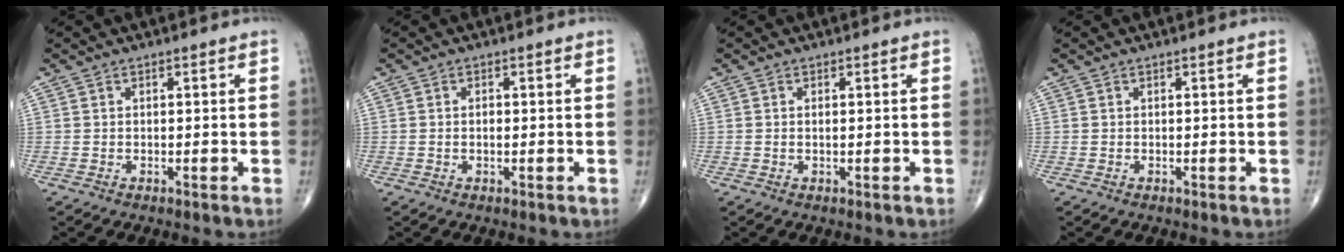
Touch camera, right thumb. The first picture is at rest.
{"total": 1.0, "force": [0.0, 0.5, 0.8], "torque": [-0.011, 0.001, 0.000]}
{"total": 0.6, "force": [0.1, 0.2, 0.6], "torque": [-0.008, 0.000, 0.002]}
{"total": 0.0}